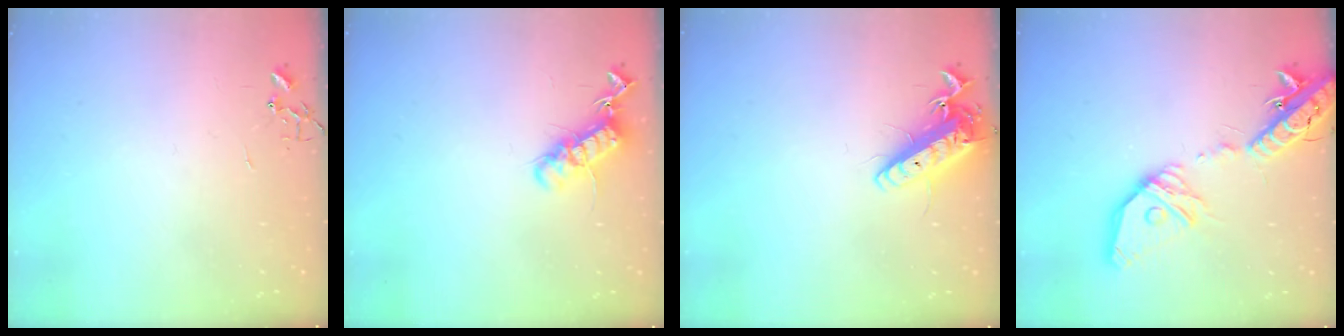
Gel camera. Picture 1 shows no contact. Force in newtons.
{"total": 13.3, "press": 13.3, "slide": 0.9}
{"total": 14.0, "press": 13.7, "slide": 2.6}
{"total": 23.1, "press": 22.8, "slide": 3.6}